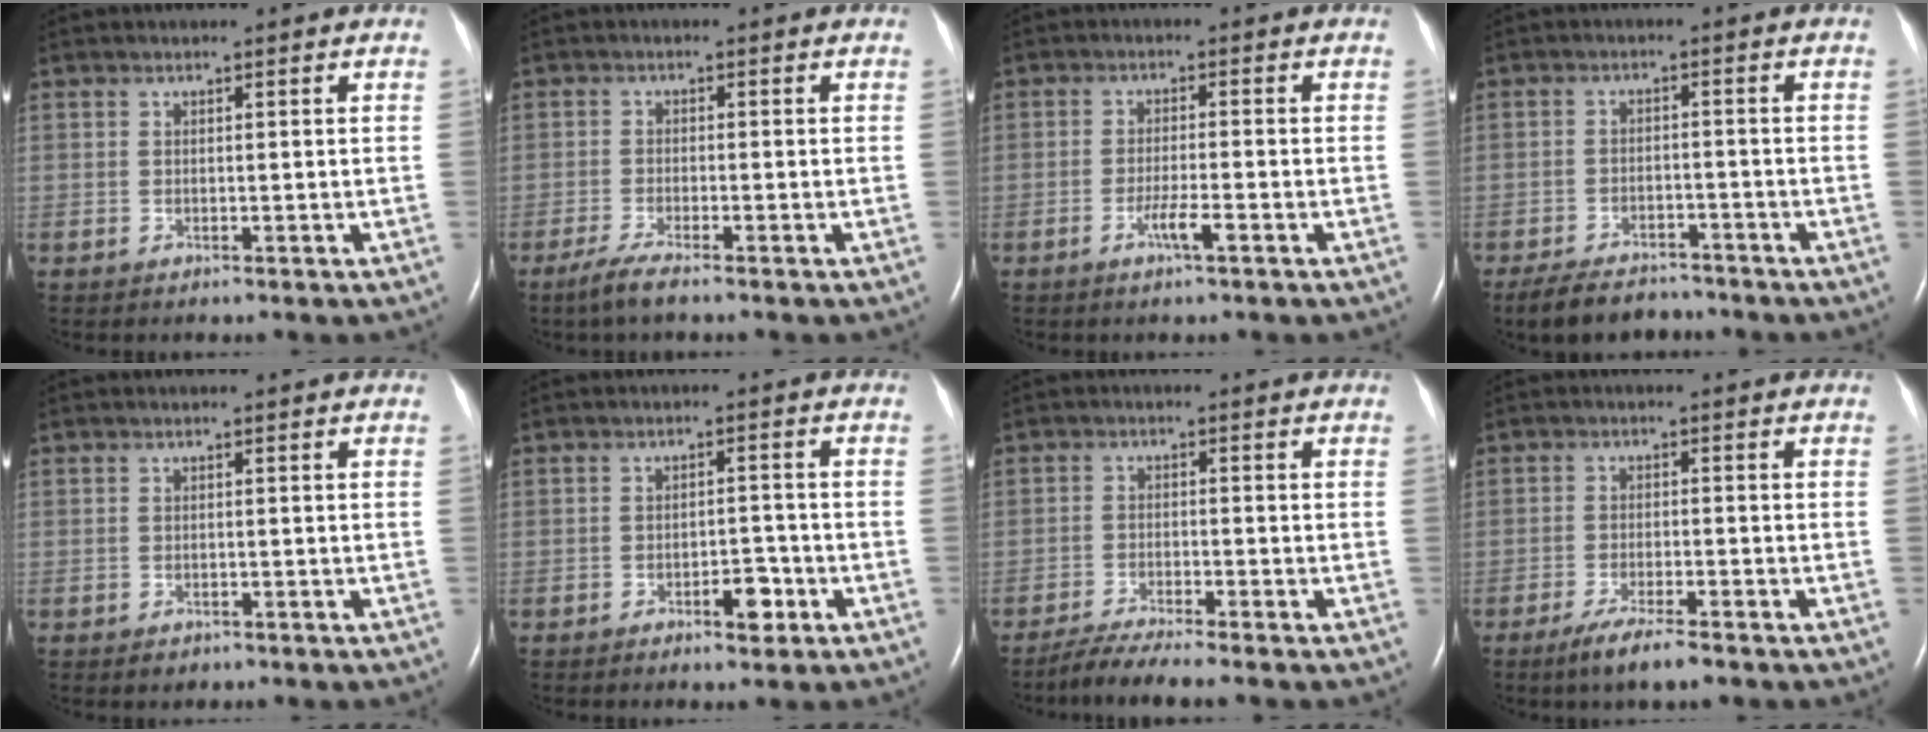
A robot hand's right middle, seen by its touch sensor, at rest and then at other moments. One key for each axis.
{"total": 3.2, "fx": -2.4, "fy": -0.1, "fz": 2.2, "tx": -0.056, "ty": -0.010, "tz": -0.049}
{"total": 3.1, "fx": -1.6, "fy": -0.1, "fz": 2.6, "tx": -0.054, "ty": -0.003, "tz": -0.031}
{"total": 7.6, "fx": -6.6, "fy": 2.8, "fz": 2.6, "tx": -0.046, "ty": -0.010, "tz": -0.102}
{"total": 0.8, "fx": -0.5, "fy": 0.6, "fz": 0.3, "tx": -0.008, "ty": 0.000, "tz": -0.001}
{"total": 3.7, "fx": -2.0, "fy": 1.5, "fz": 2.7, "tx": -0.039, "ty": 0.004, "tz": -0.027}
{"total": 5.2, "fx": -4.5, "fy": -0.9, "fz": 2.4, "tx": -0.048, "ty": -0.021, "tz": -0.082}
{"total": 5.4, "fx": -3.8, "fy": 0.4, "fz": 3.8, "tx": -0.077, "ty": -0.013, "tz": -0.064}